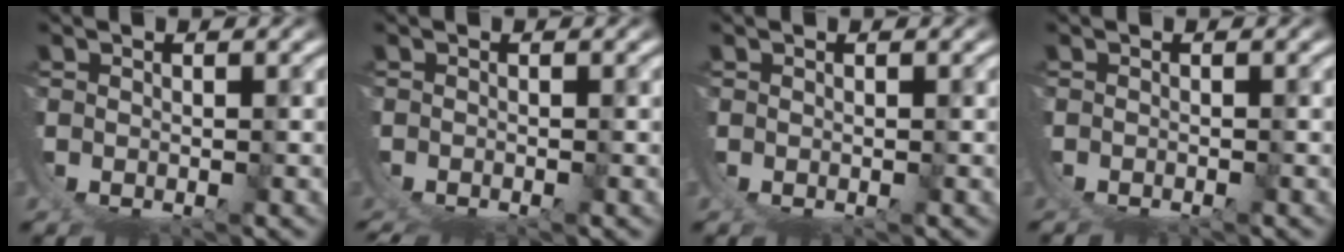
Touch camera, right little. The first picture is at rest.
{"total": 4.1, "force": [-2.6, 3.0, 1.0], "torque": [-0.032, -0.014, -0.041]}
{"total": 0.0}
{"total": 1.4, "force": [-1.3, 0.5, -0.1], "torque": [-0.003, -0.005, -0.021]}